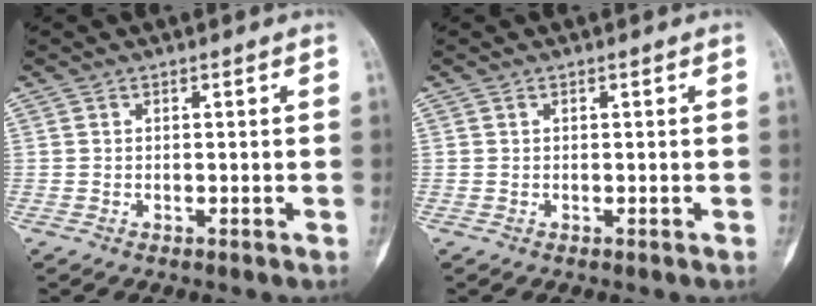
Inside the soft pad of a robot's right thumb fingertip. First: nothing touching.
{"total": 0.0}